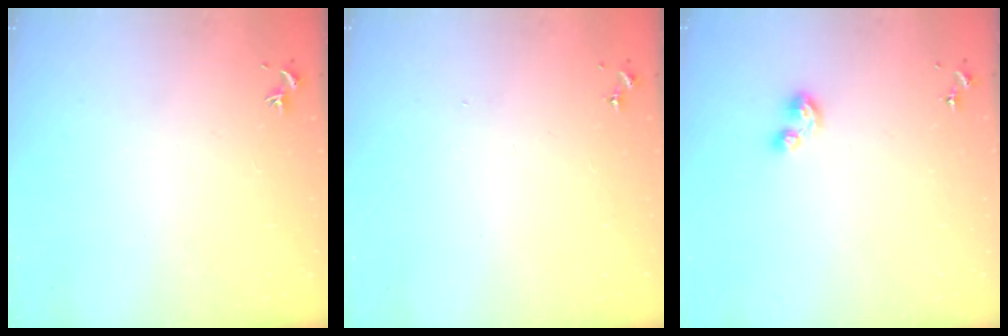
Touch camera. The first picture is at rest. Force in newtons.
{"total": 0.0}
{"total": 5.6, "press": 5.5, "slide": 0.7}